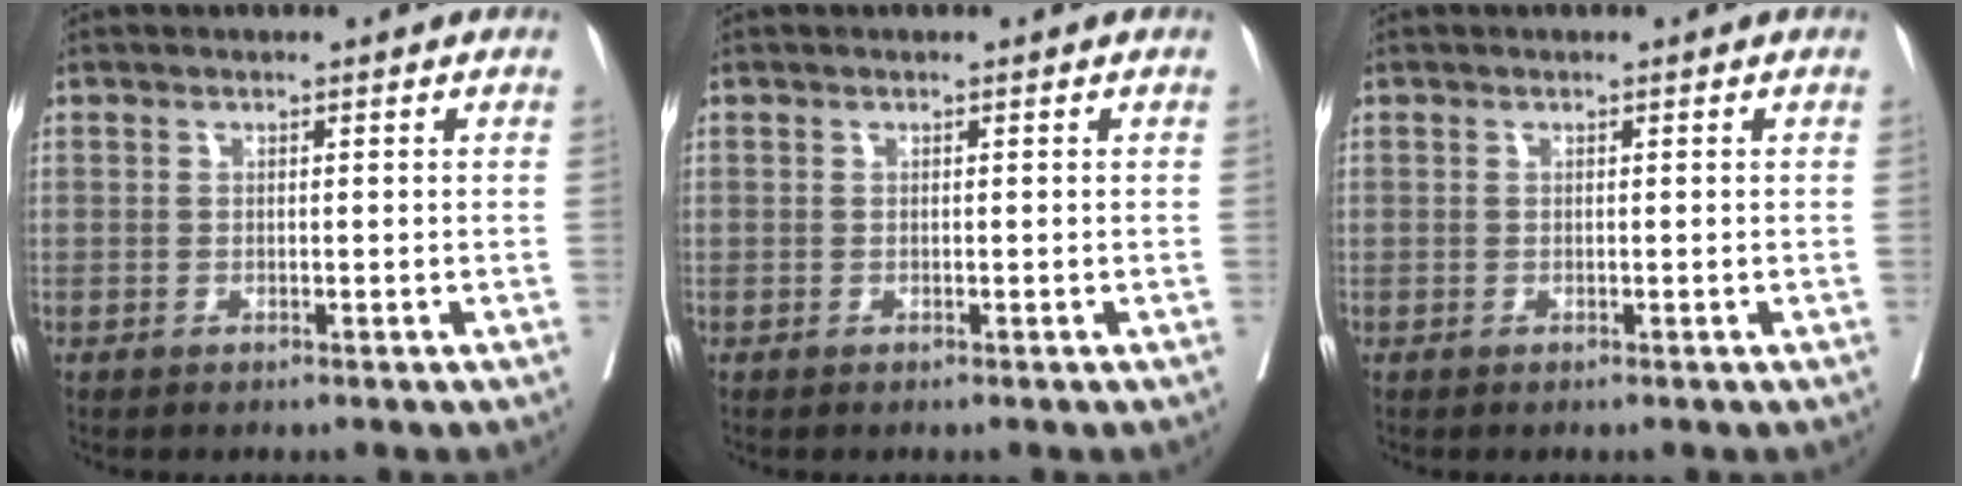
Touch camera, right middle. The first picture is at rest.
{"total": 0.0}
{"total": 0.0}